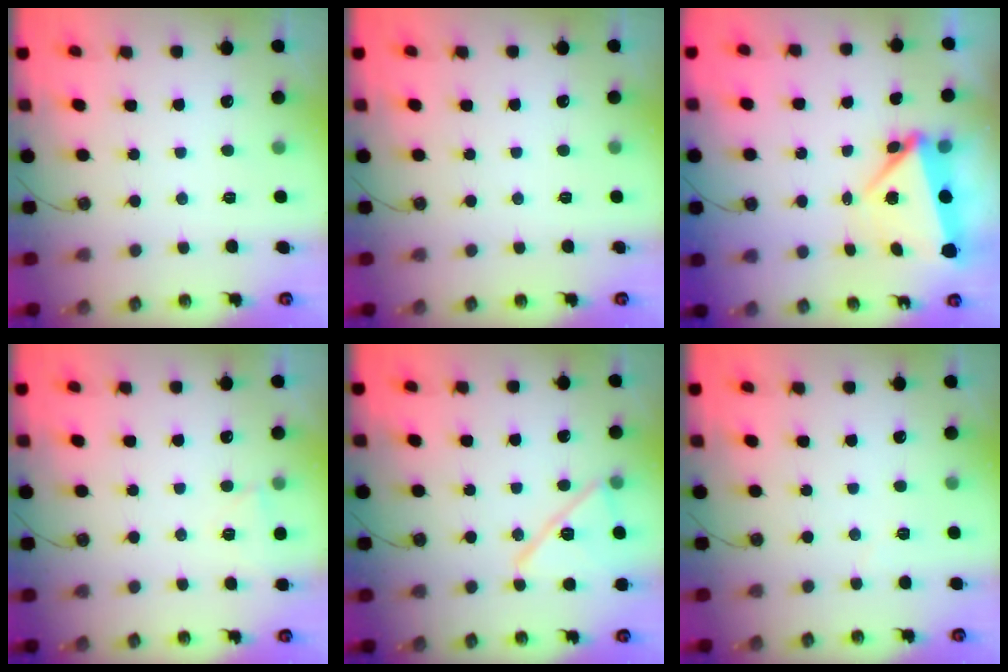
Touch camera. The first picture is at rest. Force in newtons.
{"total": 0.0}
{"total": 6.0, "press": 5.1, "slide": 3.1}
{"total": 2.7, "press": 2.6, "slide": 0.7}
{"total": 13.9, "press": 13.9, "slide": 0.2}
{"total": 3.0, "press": 3.0, "slide": 0.3}